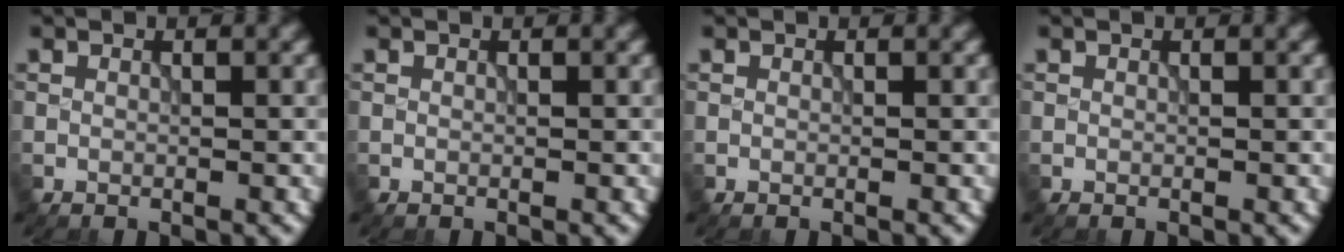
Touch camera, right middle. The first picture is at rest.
{"total": 0.0}
{"total": 0.0}
{"total": 0.0}